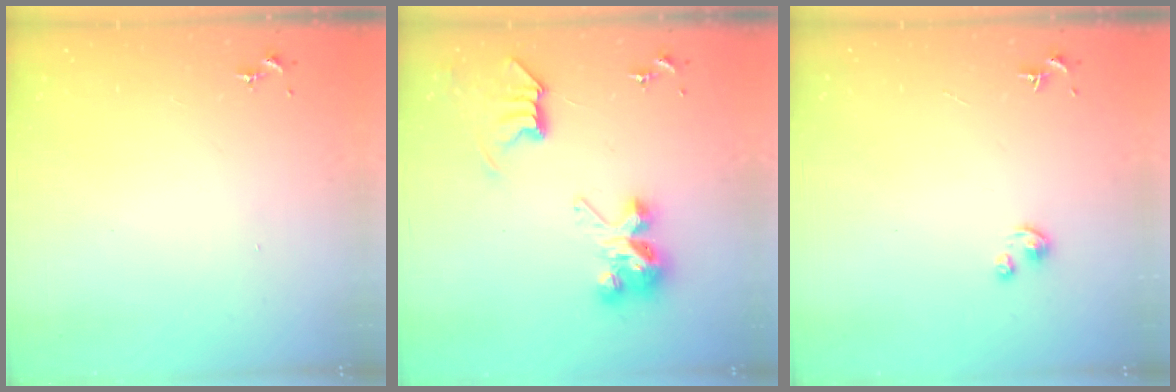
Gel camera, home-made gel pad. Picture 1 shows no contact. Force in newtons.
{"total": 8.5, "press": 8.5, "slide": 0.1}
{"total": 2.6, "press": 2.6, "slide": 0.2}